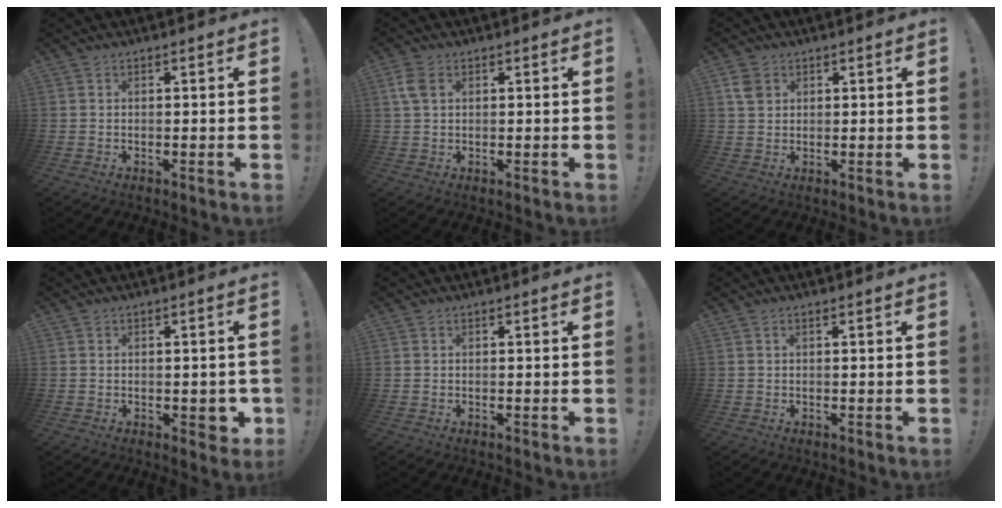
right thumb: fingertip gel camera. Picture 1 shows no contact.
{"total": 4.1, "force": [1.4, 2.4, 3.0], "torque": [-0.062, 0.001, 0.025]}
{"total": 3.8, "force": [1.8, 2.9, 1.7], "torque": [-0.024, -0.001, 0.035]}
{"total": 4.4, "force": [-1.0, 2.5, 3.4], "torque": [-0.034, 0.008, -0.012]}
{"total": 0.0}
{"total": 0.6, "force": [0.2, 0.3, 0.4], "torque": [-0.003, -0.001, 0.003]}